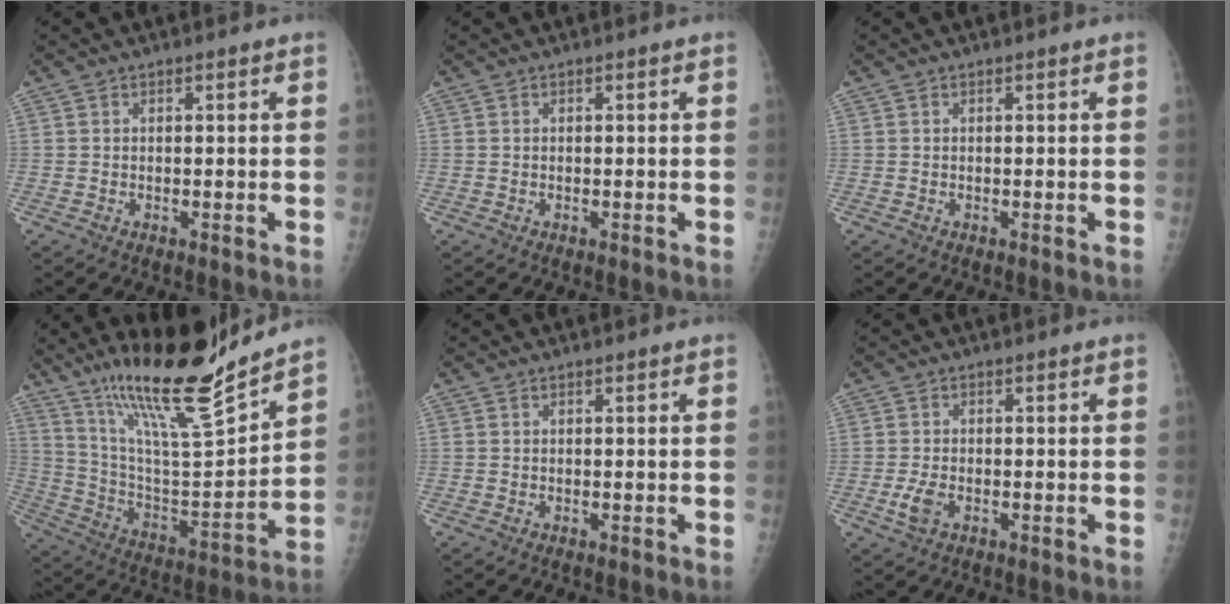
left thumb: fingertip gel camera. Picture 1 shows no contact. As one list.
[{"total": 0.0}, {"total": 0.0}, {"total": 21.4, "force": [17.1, 2.4, 12.6], "torque": [-0.185, -0.098, 0.304]}, {"total": 0.0}, {"total": 3.0, "force": [-1.0, 1.7, 2.3], "torque": [-0.053, -0.002, -0.021]}]